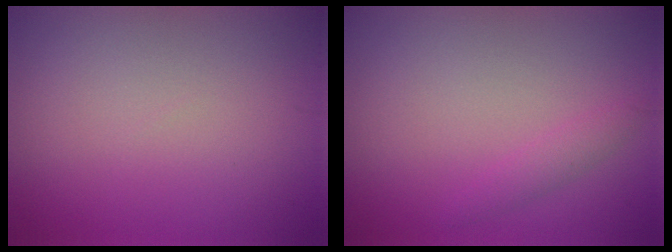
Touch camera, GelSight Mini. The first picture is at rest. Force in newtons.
{"total": 1.1, "press": 1.1, "slide": 0.1}